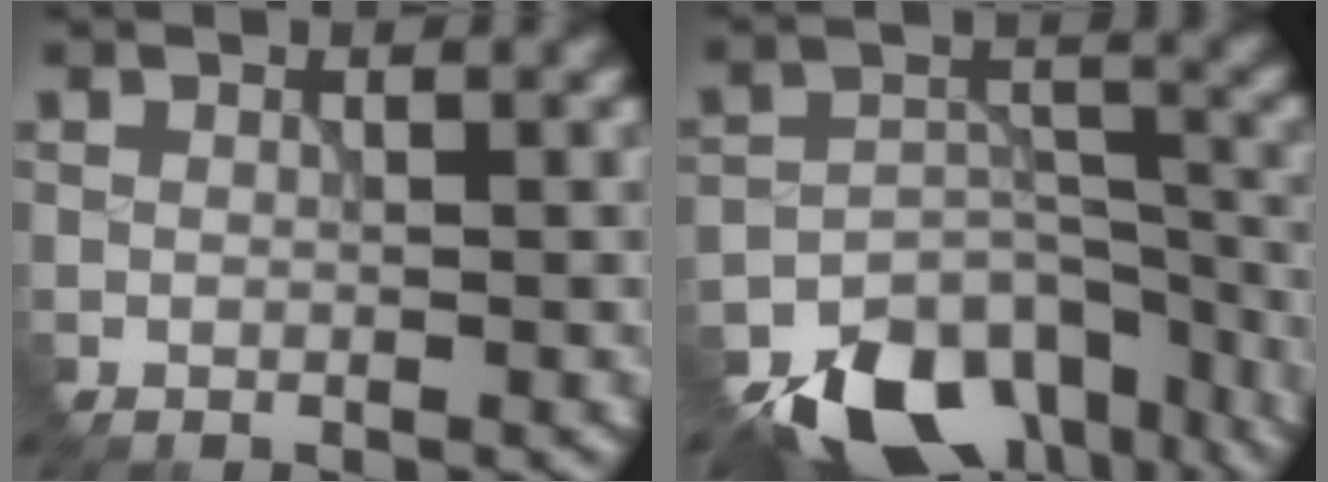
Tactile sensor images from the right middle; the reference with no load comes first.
{"total": 12.5, "force": [-10.2, 5.5, 4.7], "torque": [-0.081, -0.009, -0.147]}